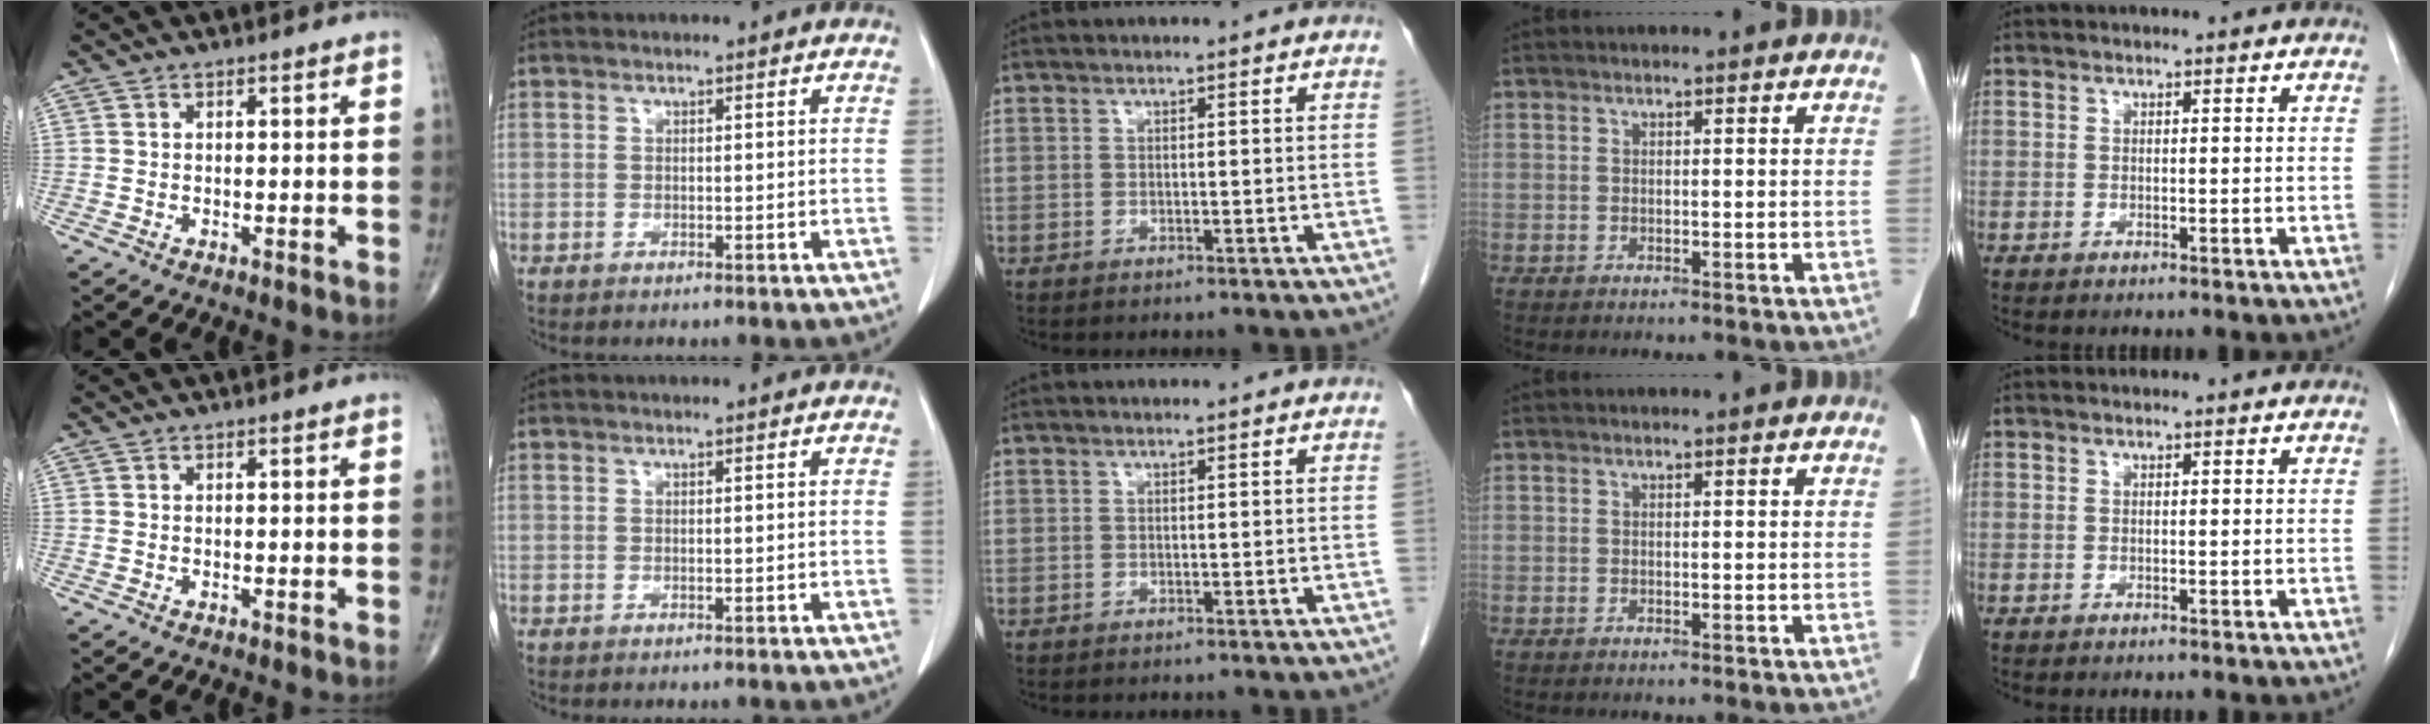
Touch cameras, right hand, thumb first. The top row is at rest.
{}